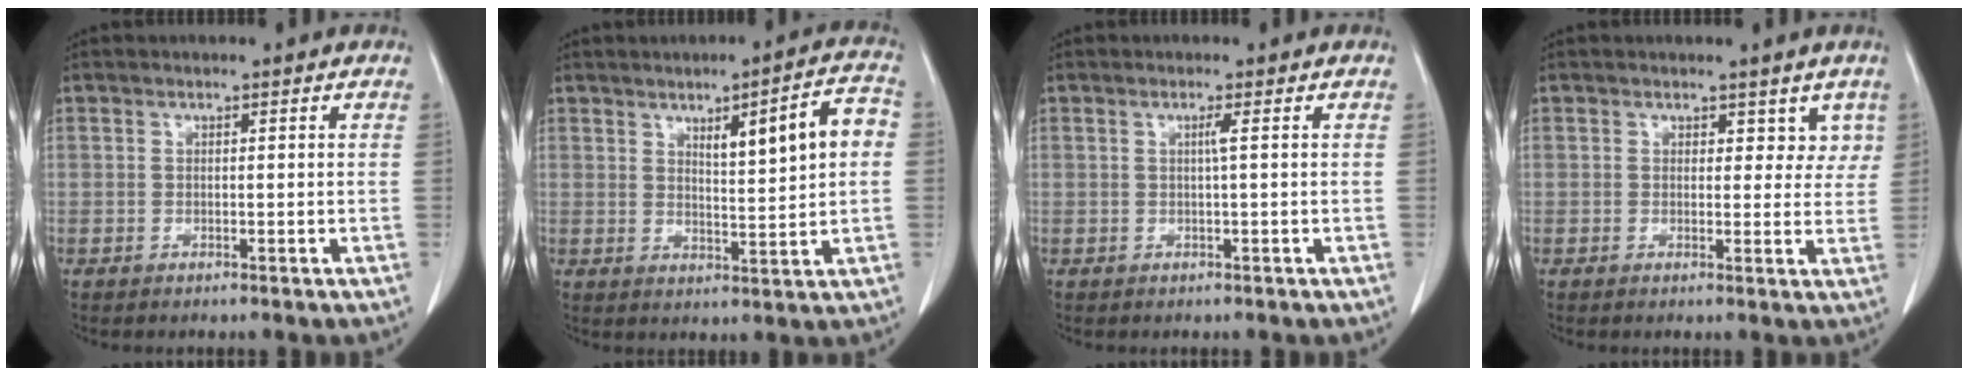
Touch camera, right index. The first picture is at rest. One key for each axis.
{"total": 8.7, "fx": 2.0, "fy": 0.9, "fz": 8.4, "tx": -0.123, "ty": 0.012, "tz": 0.032}
{"total": 1.0, "fx": 0.1, "fy": -0.4, "fz": 0.9, "tx": -0.015, "ty": 0.001, "tz": 0.001}
{"total": 3.4, "fx": 2.2, "fy": 2.3, "fz": 1.4, "tx": 0.008, "ty": -0.002, "tz": 0.023}